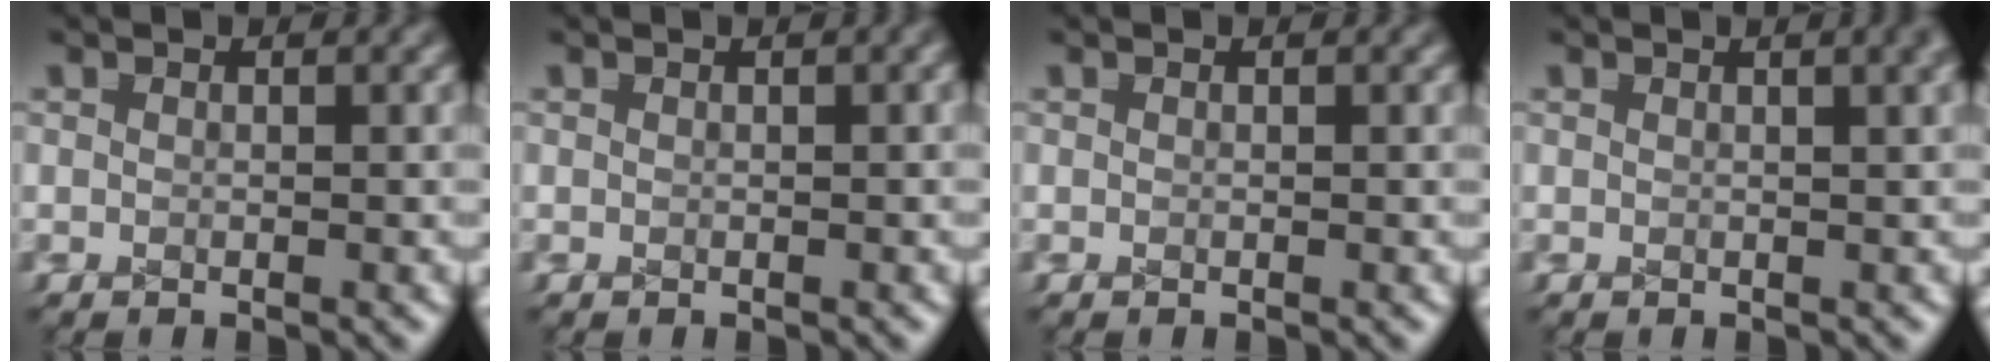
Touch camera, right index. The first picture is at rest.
{"total": 0.0}
{"total": 0.0}
{"total": 1.0, "force": [0.6, 0.0, 0.7], "torque": [-0.006, 0.005, 0.008]}